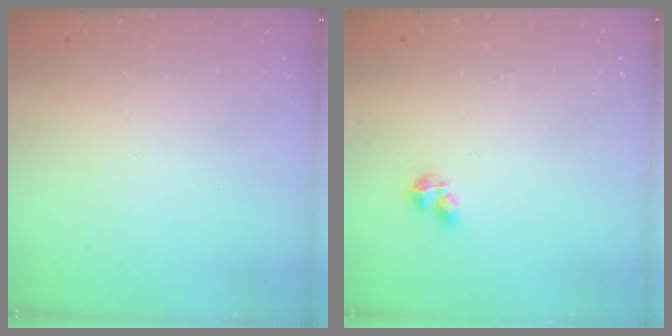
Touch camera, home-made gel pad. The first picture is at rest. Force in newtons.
{"total": 2.1, "press": 2.0, "slide": 0.8}